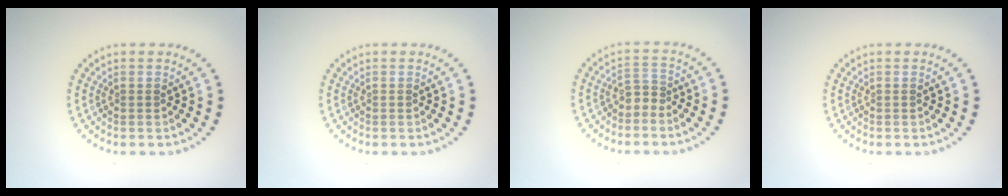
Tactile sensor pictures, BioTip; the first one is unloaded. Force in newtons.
{"total": 0.0}
{"total": 1.5, "press": 1.0, "slide": 1.1}
{"total": 0.0}